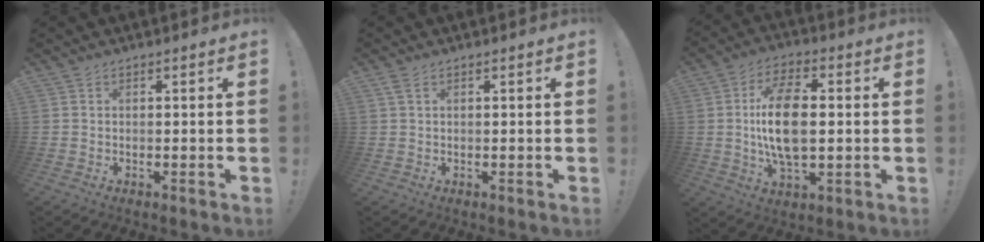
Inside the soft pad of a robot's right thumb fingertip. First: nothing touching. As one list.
[{"total": 1.4, "force": [0.7, 0.4, 1.2], "torque": [-0.018, 0.000, 0.010]}, {"total": 14.5, "force": [0.5, 7.6, 12.3], "torque": [-0.224, -0.003, 0.003]}]